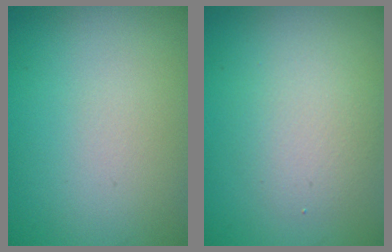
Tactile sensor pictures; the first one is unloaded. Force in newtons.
{"total": 2.6, "press": 2.6, "slide": 0.1}